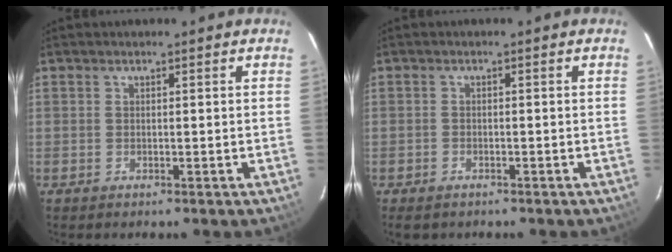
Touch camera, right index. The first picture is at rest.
{"total": 2.5, "force": [-1.9, 1.4, 0.7], "torque": [-0.022, -0.004, -0.033]}